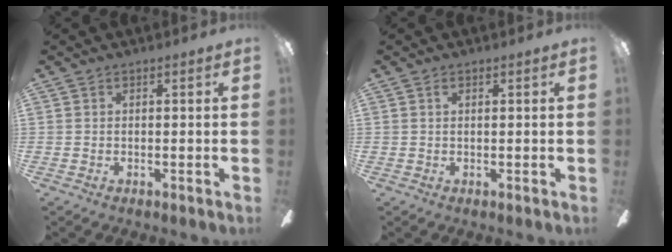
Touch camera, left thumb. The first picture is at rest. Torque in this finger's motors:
{"motor_torque": [-0.06, -0.10, -0.06, -0.03, 0.00]}